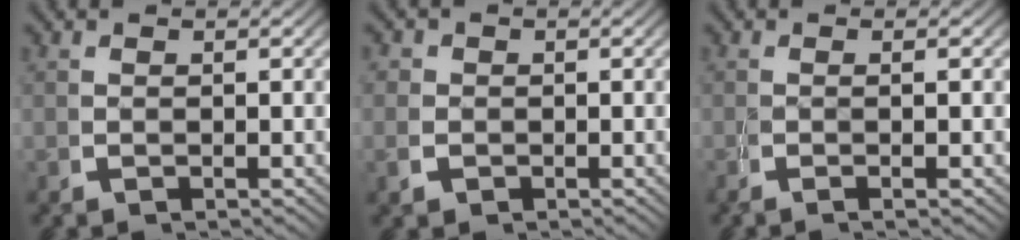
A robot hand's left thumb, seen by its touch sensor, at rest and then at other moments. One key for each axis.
{"total": 2.2, "fx": -0.2, "fy": 2.1, "fz": 0.6, "tx": -0.018, "ty": -0.009, "tz": -0.005}
{"total": 1.8, "fx": -0.1, "fy": -0.3, "fz": 1.8, "tx": -0.038, "ty": 0.002, "tz": -0.005}